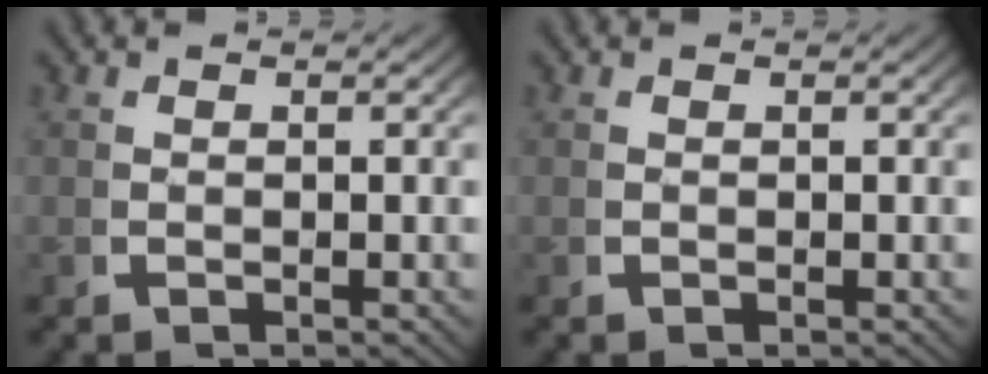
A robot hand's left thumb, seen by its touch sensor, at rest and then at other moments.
{"total": 0.0}